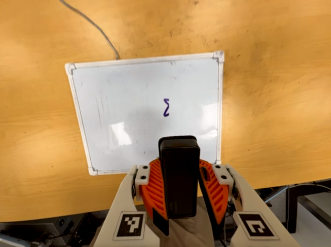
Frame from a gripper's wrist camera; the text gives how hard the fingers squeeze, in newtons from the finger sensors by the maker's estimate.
{"total": 8.5, "left": 9.1, "right": 7.9}